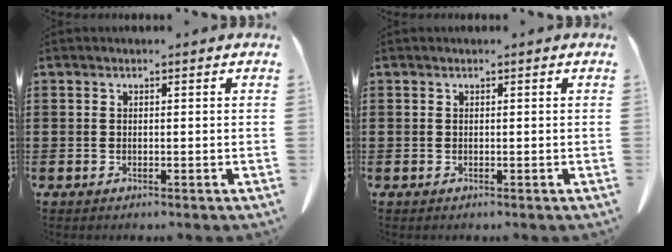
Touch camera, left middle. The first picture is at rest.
{"total": 0.0}